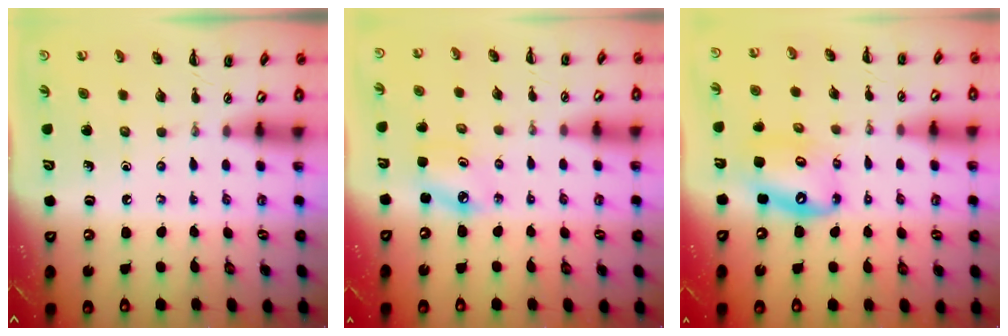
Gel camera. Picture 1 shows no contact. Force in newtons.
{"total": 4.0, "press": 3.9, "slide": 0.8}
{"total": 12.3, "press": 11.9, "slide": 3.2}